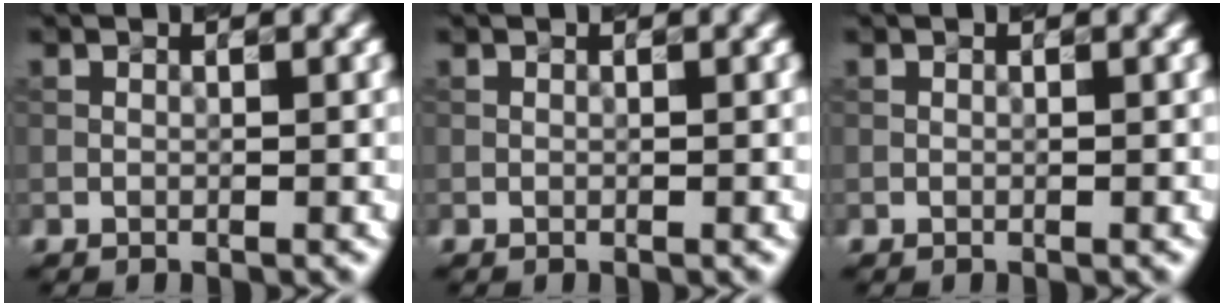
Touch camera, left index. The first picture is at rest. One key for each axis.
{"total": 0.0}
{"total": 0.0}